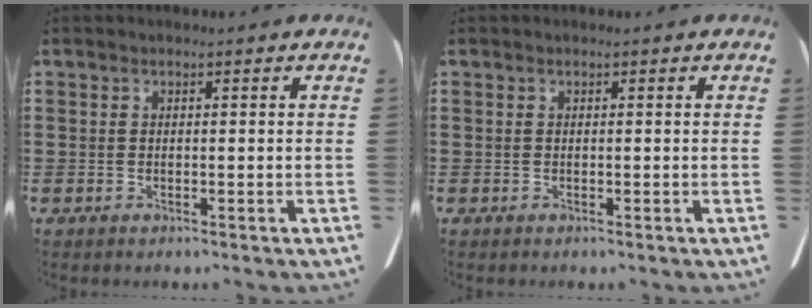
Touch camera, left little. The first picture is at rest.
{"total": 0.0}